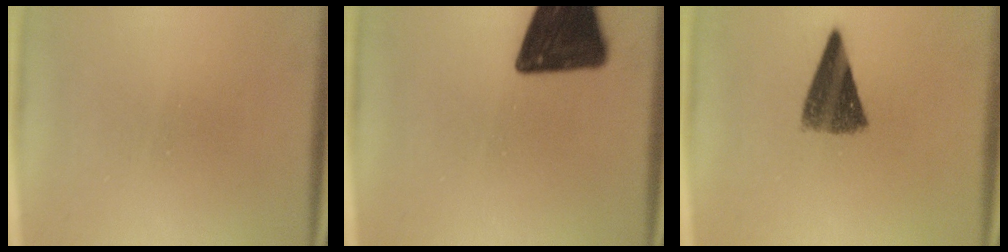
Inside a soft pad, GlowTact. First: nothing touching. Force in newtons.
{"total": 17.7}
{"total": 8.7}